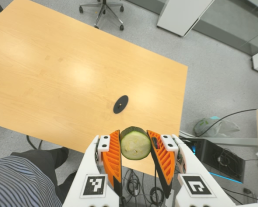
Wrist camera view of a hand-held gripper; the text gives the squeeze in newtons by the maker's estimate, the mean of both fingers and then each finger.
{"total": 11.3, "left": 12.6, "right": 9.9}